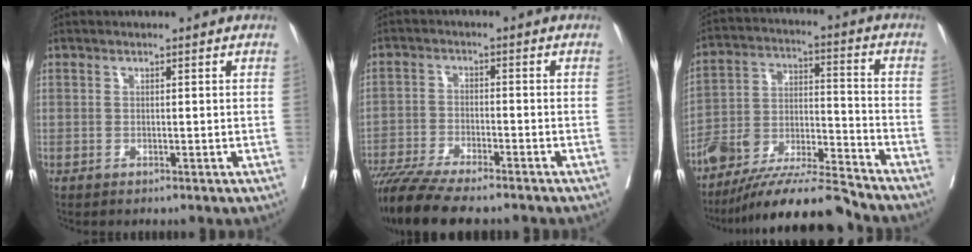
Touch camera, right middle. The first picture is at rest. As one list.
[{"total": 13.3, "force": [-11.2, 1.7, 6.9], "torque": [-0.115, -0.027, -0.182]}, {"total": 14.7, "force": [-13.4, 1.1, 6.1], "torque": [-0.104, 0.013, -0.242]}]